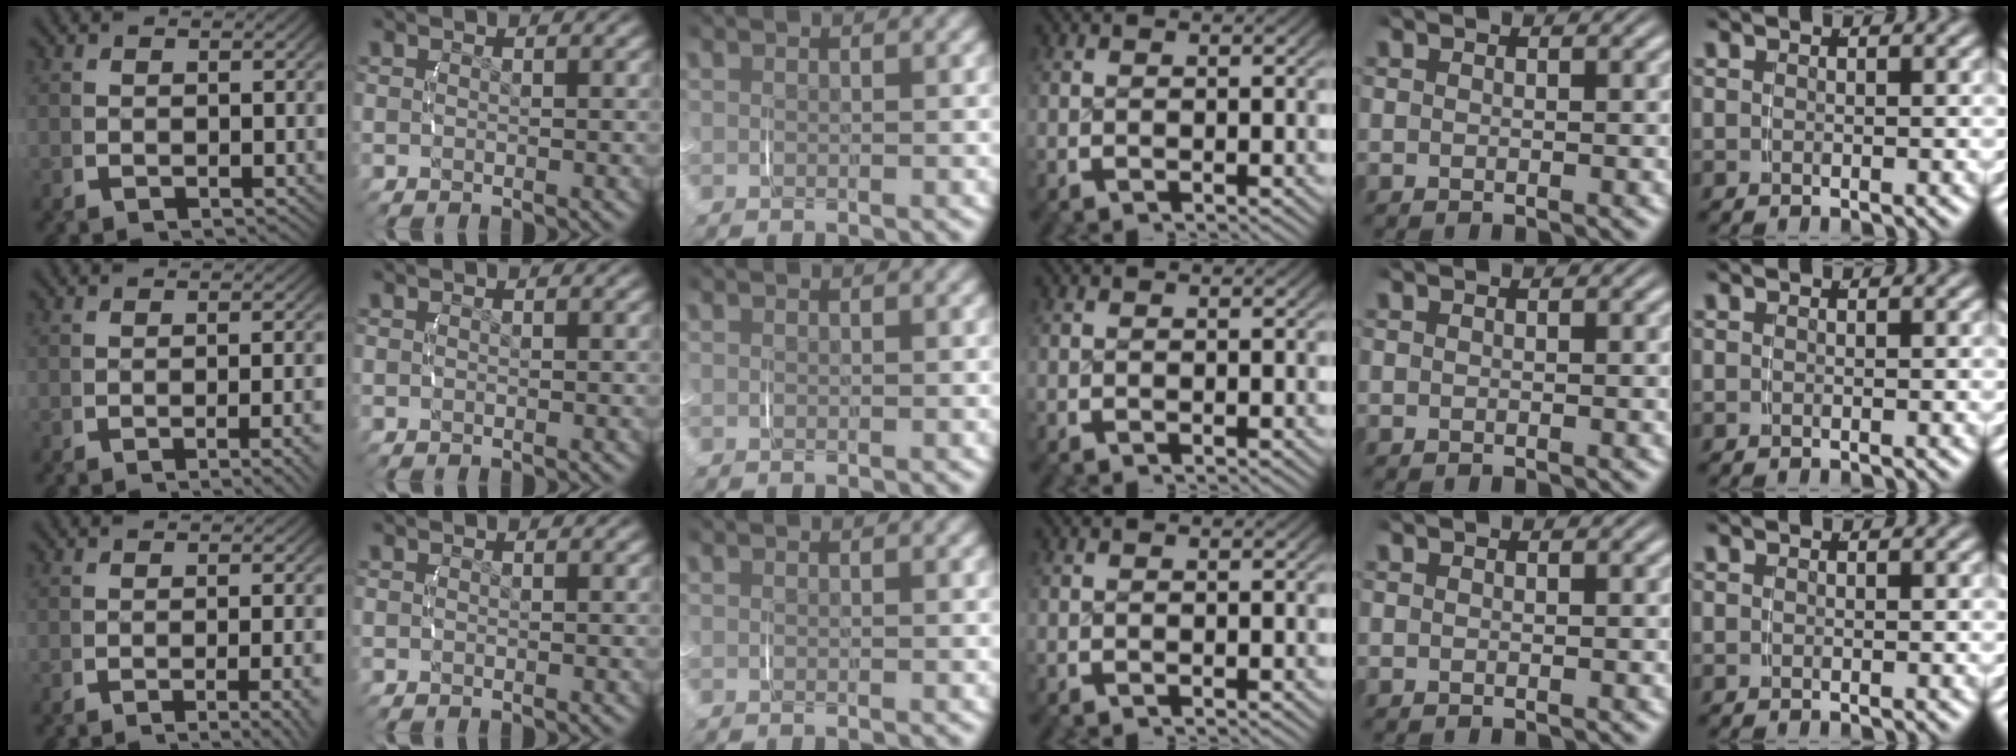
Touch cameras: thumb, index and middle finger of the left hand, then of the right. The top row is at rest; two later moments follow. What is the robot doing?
{"motion": "lift_and_place", "object": "dispenser bottle"}